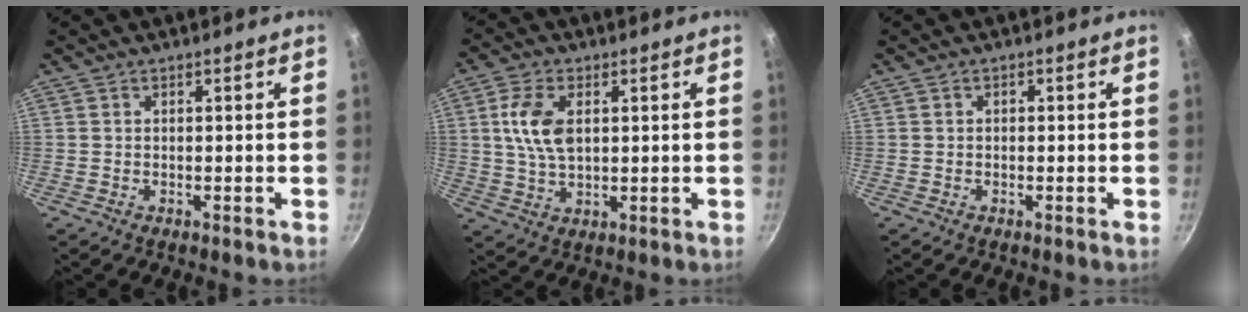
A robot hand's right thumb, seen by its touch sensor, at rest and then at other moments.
{"total": 8.6, "force": [1.8, 4.9, 6.9], "torque": [-0.127, -0.001, 0.034]}
{"total": 0.6, "force": [-0.1, 0.5, 0.3], "torque": [-0.005, 0.005, -0.002]}